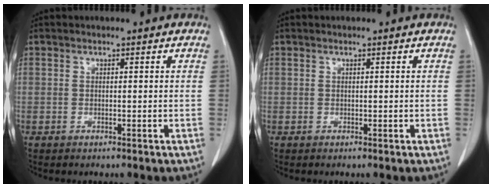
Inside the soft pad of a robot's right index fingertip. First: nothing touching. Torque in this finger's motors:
{"motor_torque": [-0.01, 0.00, 0.00, 0.00]}